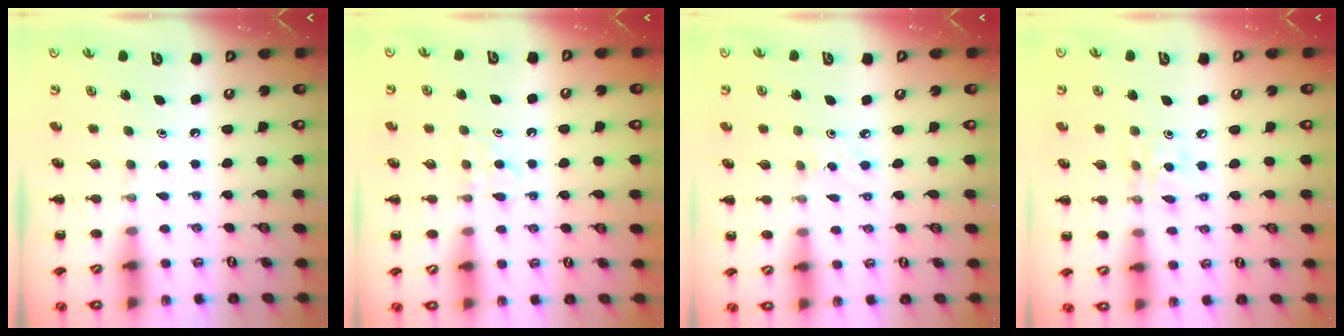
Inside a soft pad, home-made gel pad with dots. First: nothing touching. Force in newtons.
{"total": 4.1, "press": 3.9, "slide": 1.3}
{"total": 2.1, "press": 2.0, "slide": 0.8}
{"total": 5.9, "press": 5.8, "slide": 1.3}